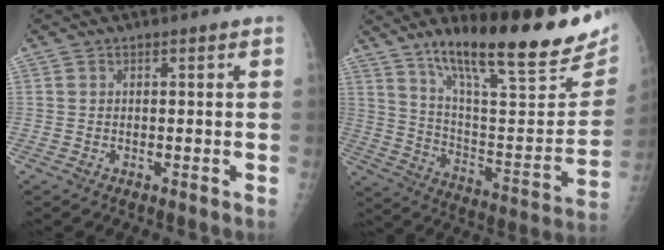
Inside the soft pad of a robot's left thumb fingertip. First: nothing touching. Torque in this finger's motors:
{"motor_torque": [0.29, 0.23, 1.42, -1.35, 0.11]}